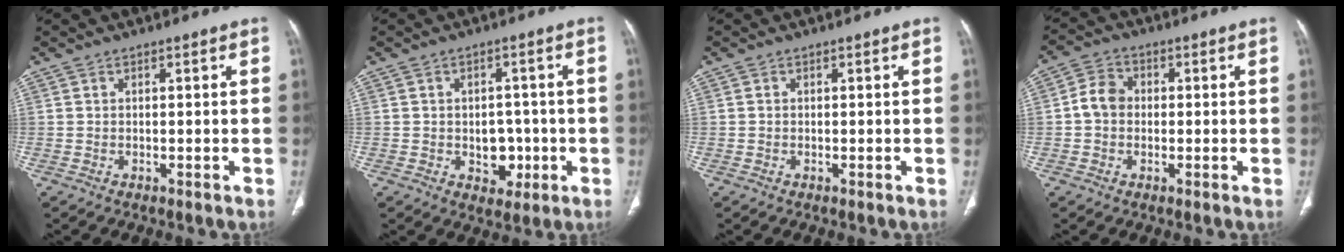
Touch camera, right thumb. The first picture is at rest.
{"total": 5.8, "force": [-1.1, 4.5, 3.5], "torque": [-0.012, 0.009, -0.008]}
{"total": 0.0}
{"total": 5.2, "force": [-0.2, 4.3, 2.9], "torque": [-0.044, 0.015, -0.012]}